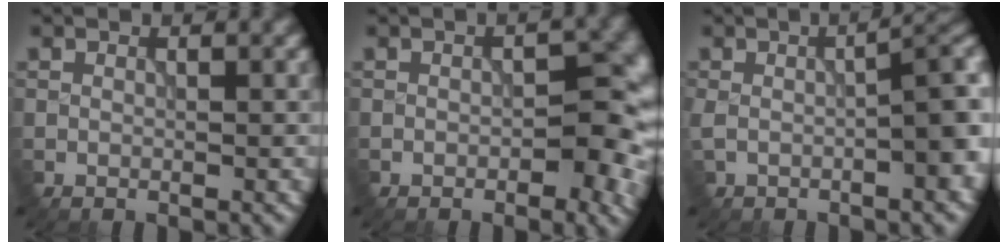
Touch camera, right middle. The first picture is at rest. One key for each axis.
{"total": 6.1, "fx": -1.0, "fy": 3.3, "fz": 5.1, "tx": -0.047, "ty": -0.003, "tz": -0.015}
{"total": 8.7, "fx": -0.5, "fy": 3.2, "fz": 8.1, "tx": -0.089, "ty": -0.004, "tz": -0.009}